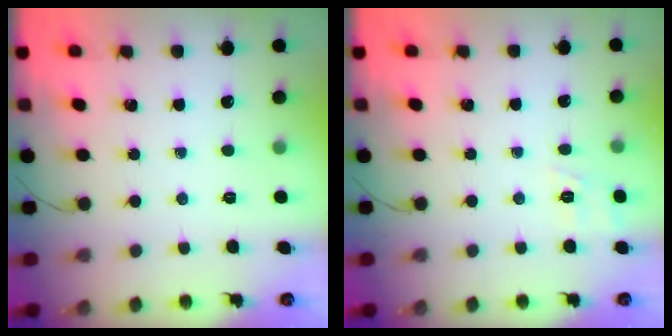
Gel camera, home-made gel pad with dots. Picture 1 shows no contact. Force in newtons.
{"total": 2.9, "press": 2.3, "slide": 1.8}